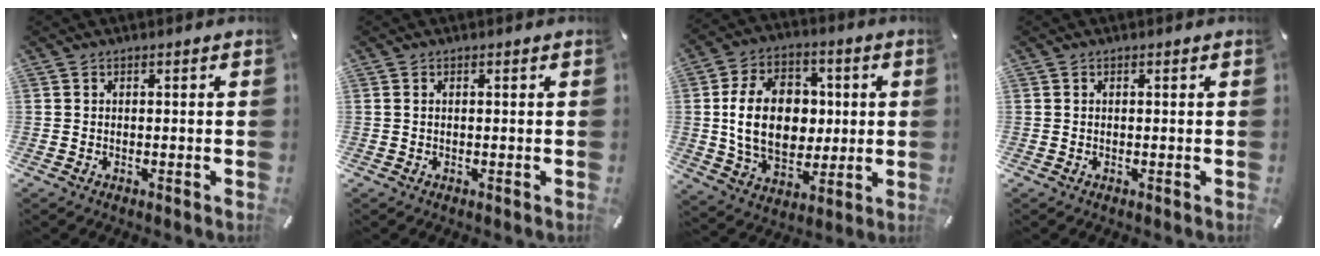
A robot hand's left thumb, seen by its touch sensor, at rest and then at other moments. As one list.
[{"total": 0.6, "force": [0.1, 0.1, 0.6], "torque": [-0.011, 0.000, 0.001]}, {"total": 18.2, "force": [1.2, 13.5, 12.2], "torque": [-0.238, 0.012, 0.022]}, {"total": 0.0}]